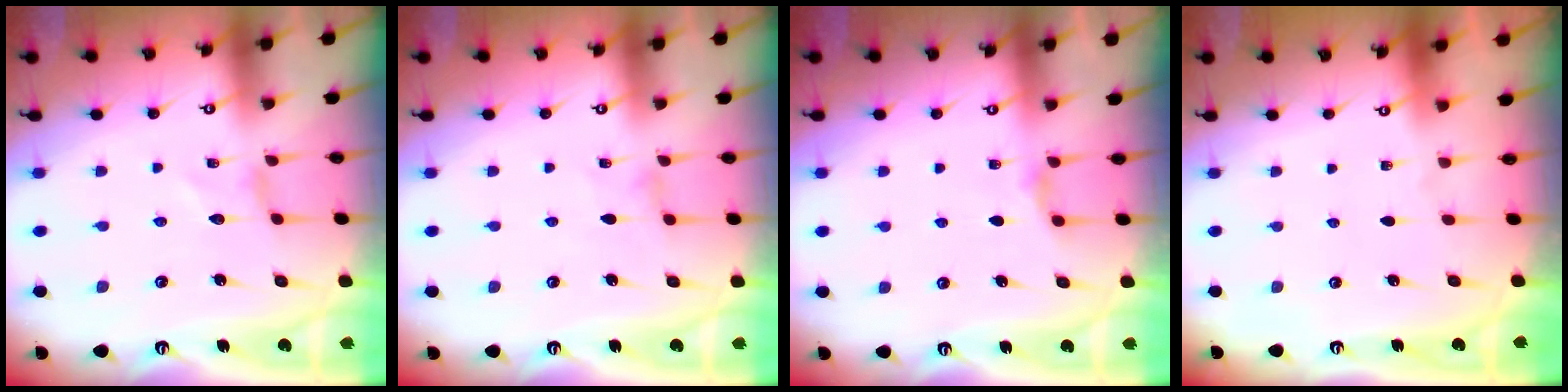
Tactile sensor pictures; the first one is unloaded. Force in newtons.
{"total": 0.7, "press": 0.7, "slide": 0.3}
{"total": 3.7, "press": 3.6, "slide": 0.4}
{"total": 0.0}